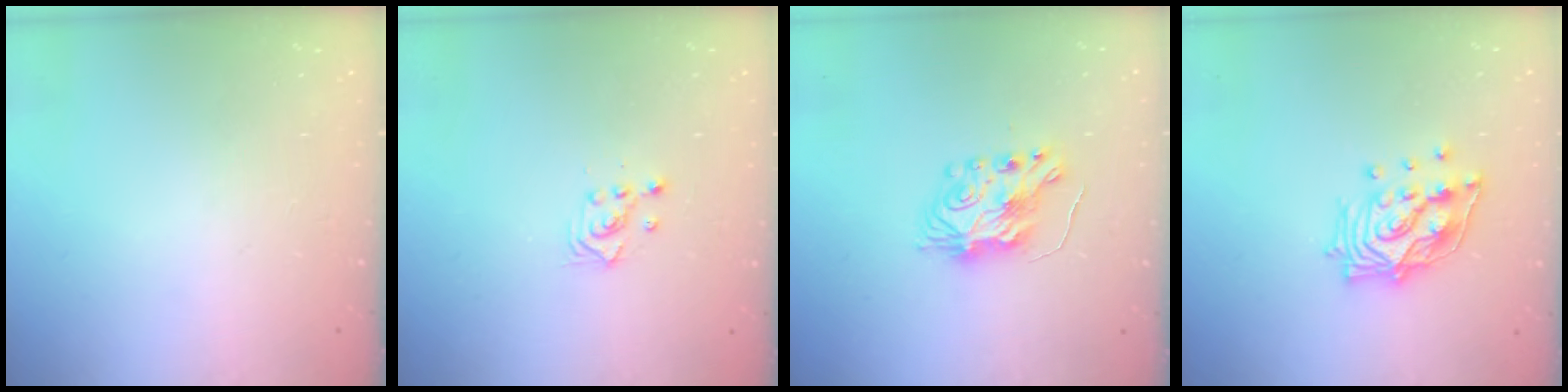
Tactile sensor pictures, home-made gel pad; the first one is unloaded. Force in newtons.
{"total": 2.3, "press": 2.3, "slide": 0.3}
{"total": 7.5, "press": 7.5, "slide": 0.6}
{"total": 14.5, "press": 14.4, "slide": 1.6}